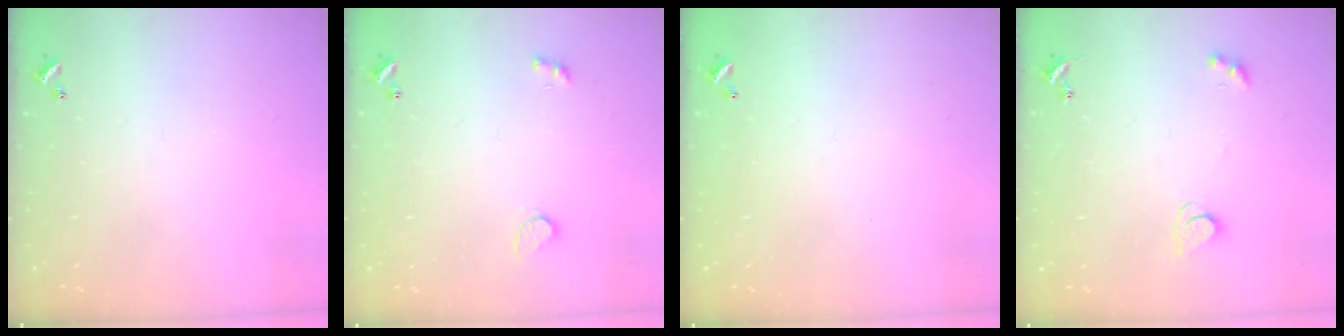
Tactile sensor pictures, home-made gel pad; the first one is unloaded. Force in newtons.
{"total": 3.9, "press": 3.8, "slide": 1.1}
{"total": 2.9, "press": 2.9, "slide": 0.1}
{"total": 3.1, "press": 2.9, "slide": 1.1}